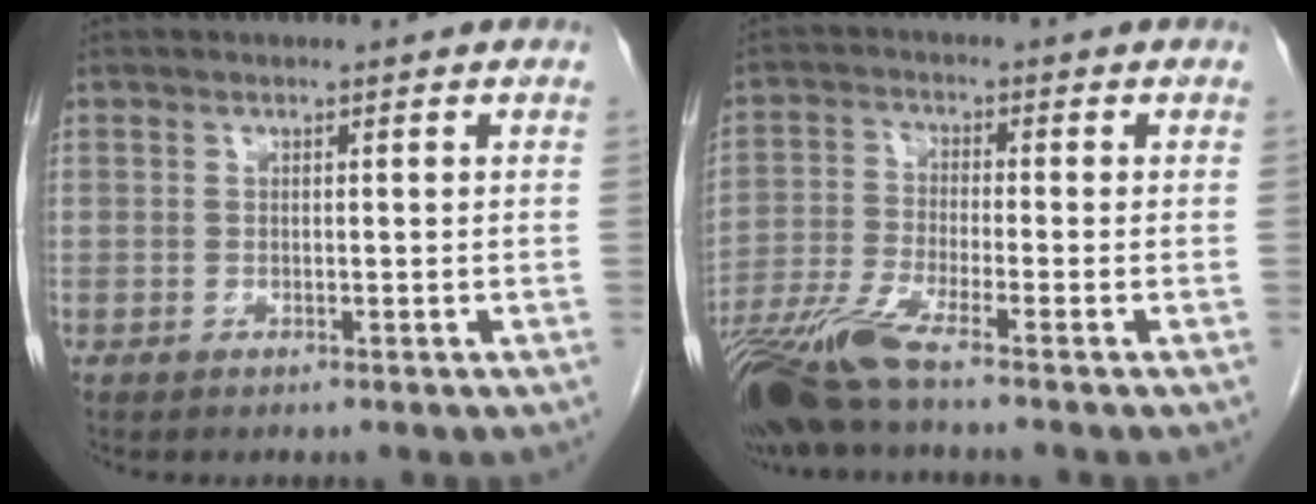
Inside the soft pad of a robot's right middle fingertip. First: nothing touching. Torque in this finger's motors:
{"motor_torque": [1.22, -0.92, 0.45, 0.15]}